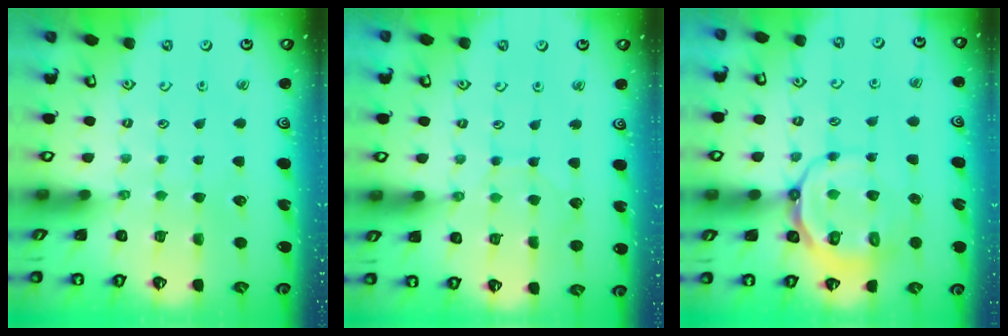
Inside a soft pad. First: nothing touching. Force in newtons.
{"total": 4.6, "press": 4.6, "slide": 0.4}
{"total": 10.5, "press": 10.2, "slide": 2.4}